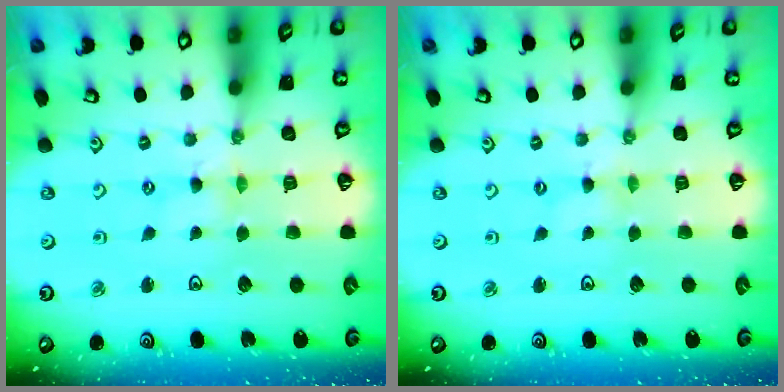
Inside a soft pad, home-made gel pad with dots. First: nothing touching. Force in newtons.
{"total": 0.0}